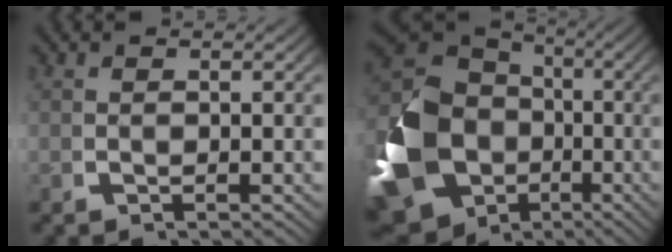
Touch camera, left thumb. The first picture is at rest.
{"total": 18.5, "force": [-2.8, 14.6, 11.1], "torque": [-0.263, -0.065, -0.023]}